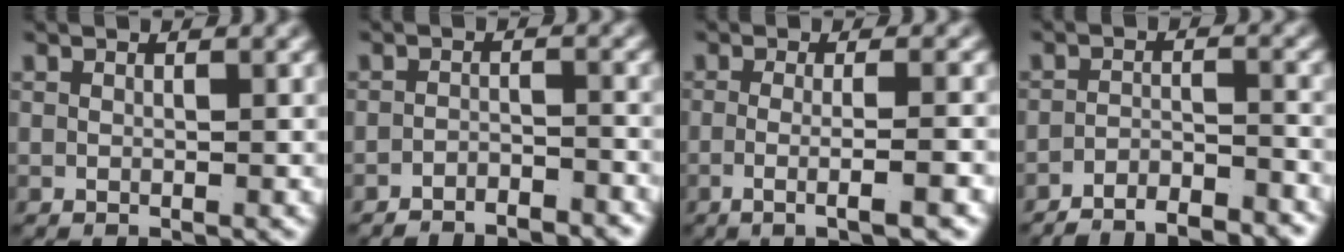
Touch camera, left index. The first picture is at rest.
{"total": 3.3, "force": [-3.3, 0.2, 0.1], "torque": [0.005, -0.014, -0.053]}
{"total": 3.9, "force": [-2.1, -0.2, 3.3], "torque": [-0.064, -0.014, -0.029]}
{"total": 5.4, "force": [-5.2, 0.8, 1.0], "torque": [-0.007, -0.019, -0.084]}